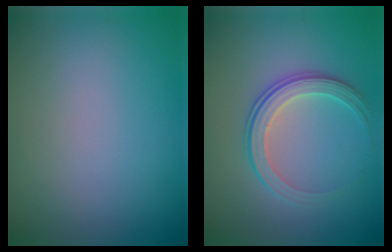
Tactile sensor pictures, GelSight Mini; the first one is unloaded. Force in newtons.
{"total": 3.3, "press": 2.8, "slide": 1.8}